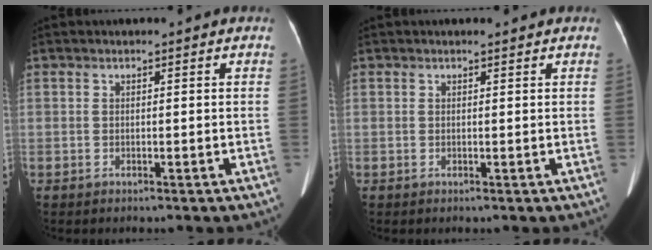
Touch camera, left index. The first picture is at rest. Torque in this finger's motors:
{"motor_torque": [0.02, 0.12, -0.02, -0.01]}